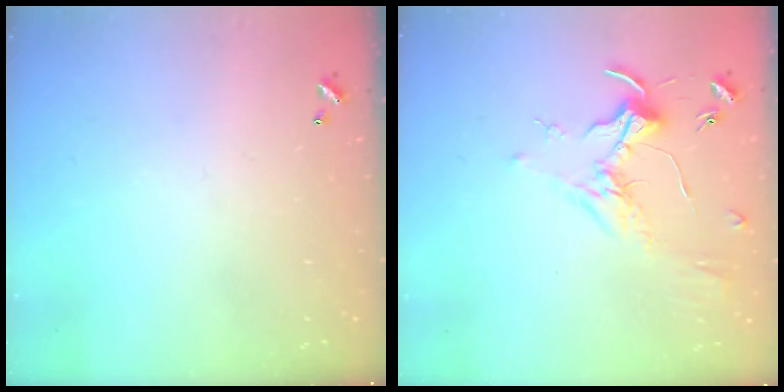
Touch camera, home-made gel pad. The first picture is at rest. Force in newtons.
{"total": 1.6, "press": 1.4, "slide": 0.8}